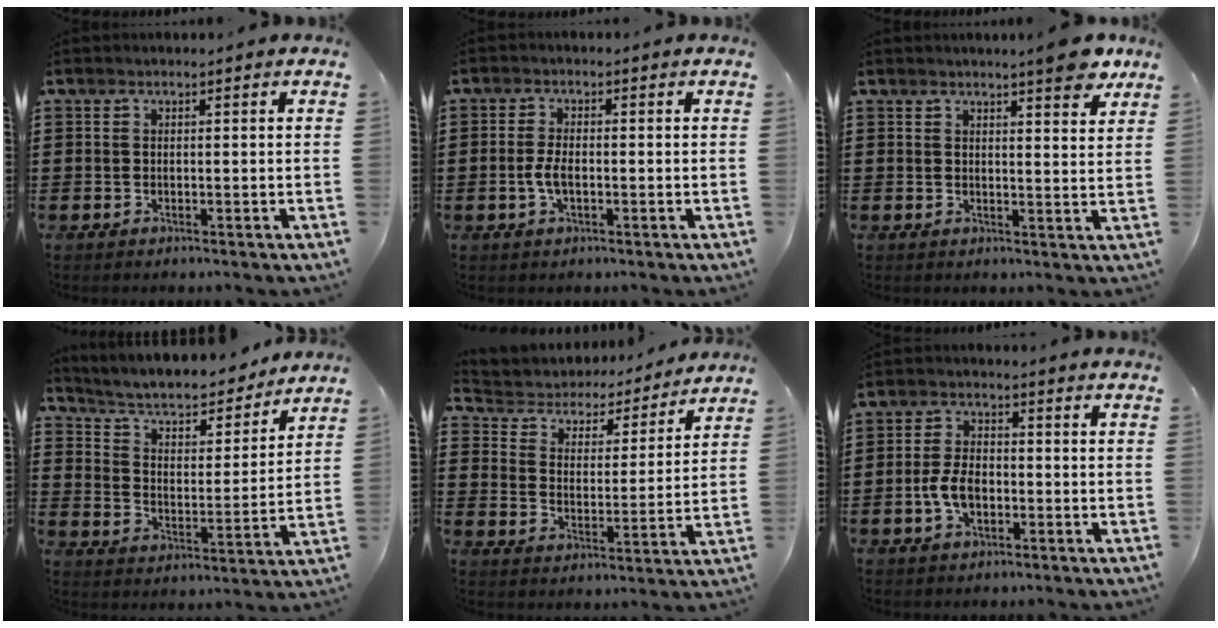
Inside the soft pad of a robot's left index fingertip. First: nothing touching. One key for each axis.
{"total": 3.4, "fx": -0.7, "fy": 1.4, "fz": 3.0, "tx": -0.075, "ty": -0.004, "tz": -0.019}
{"total": 5.7, "fx": 4.8, "fy": 0.4, "fz": 3.0, "tx": -0.040, "ty": -0.020, "tz": 0.080}
{"total": 5.7, "fx": 5.1, "fy": 1.4, "fz": 2.3, "tx": -0.066, "ty": -0.033, "tz": 0.081}
{"total": 4.0, "fx": 3.8, "fy": 1.1, "fz": 0.2, "tx": -0.031, "ty": -0.030, "tz": 0.058}
{"total": 5.4, "fx": -1.4, "fy": 3.1, "fz": 4.2, "tx": -0.102, "ty": -0.001, "tz": -0.031}